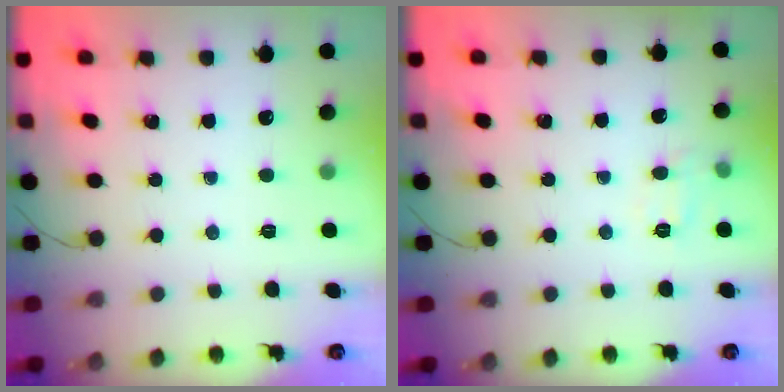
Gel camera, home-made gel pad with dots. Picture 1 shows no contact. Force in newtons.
{"total": 7.7, "press": 7.6, "slide": 1.6}